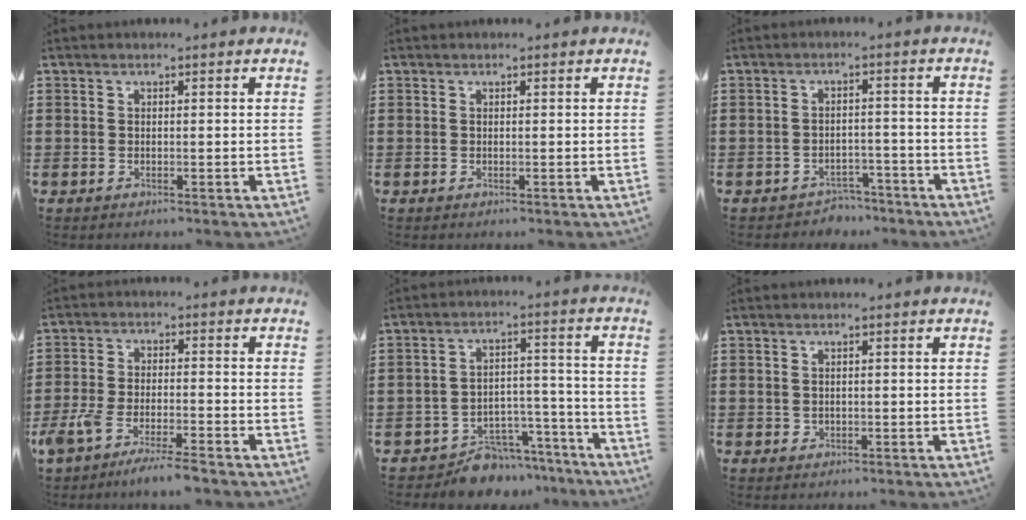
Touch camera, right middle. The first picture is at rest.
{"total": 0.0}
{"total": 2.9, "force": [-2.9, 0.7, -0.1], "torque": [-0.008, 0.002, -0.062]}
{"total": 5.8, "force": [-5.0, 0.1, 3.0], "torque": [-0.075, -0.018, -0.100]}
{"total": 6.7, "force": [-6.3, 2.1, 1.0], "torque": [-0.010, 0.027, -0.121]}
{"total": 0.6, "force": [0.1, 0.6, 0.2], "torque": [-0.005, 0.004, 0.001]}